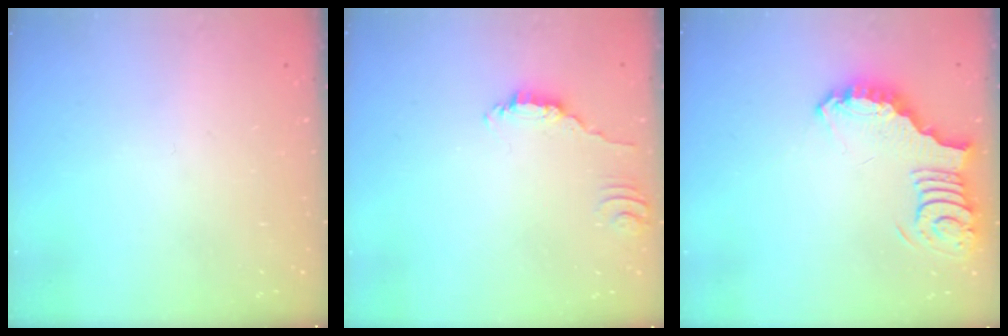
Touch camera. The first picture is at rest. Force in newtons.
{"total": 2.6, "press": 2.6, "slide": 0.4}
{"total": 3.6, "press": 3.6, "slide": 0.6}